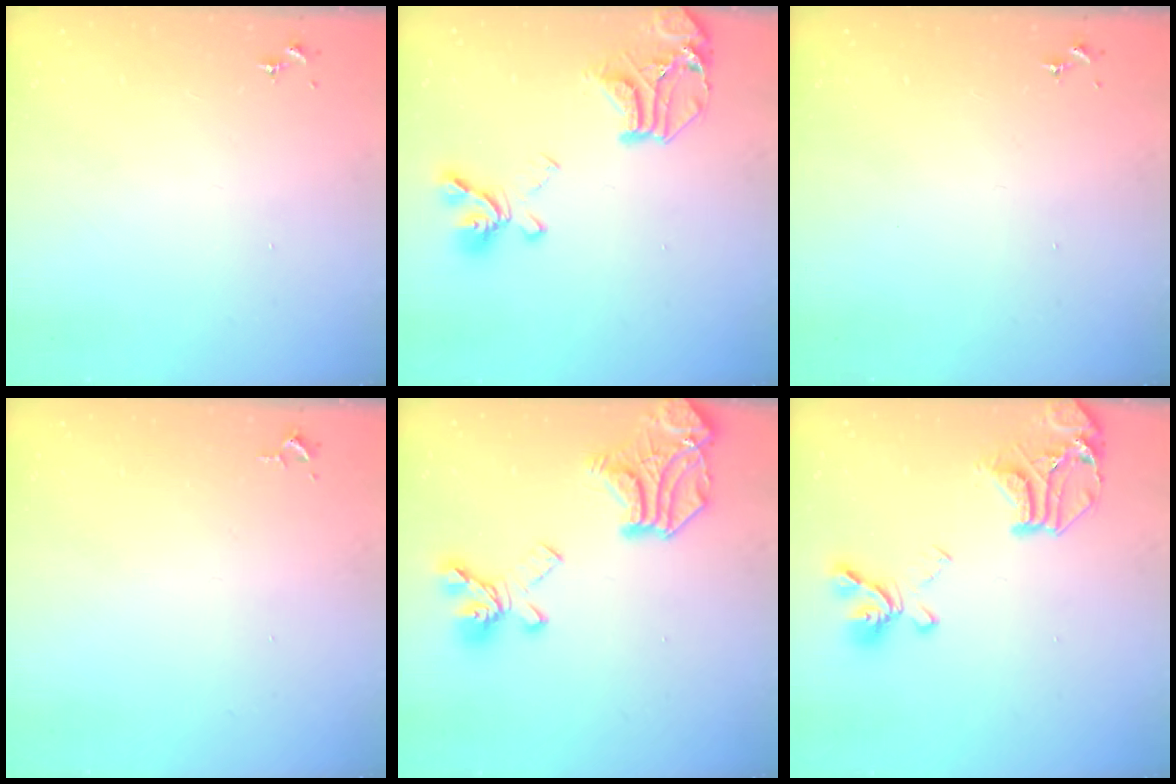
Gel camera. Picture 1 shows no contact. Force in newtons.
{"total": 19.6, "press": 19.5, "slide": 2.1}
{"total": 0.0}
{"total": 2.6, "press": 2.6, "slide": 0.4}
{"total": 21.3, "press": 21.2, "slide": 1.6}
{"total": 19.6, "press": 19.5, "slide": 2.1}